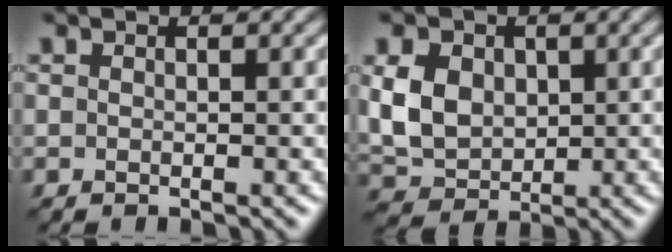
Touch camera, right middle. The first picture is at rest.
{"total": 5.2, "force": [0.8, 4.0, 3.3], "torque": [-0.072, -0.001, 0.013]}